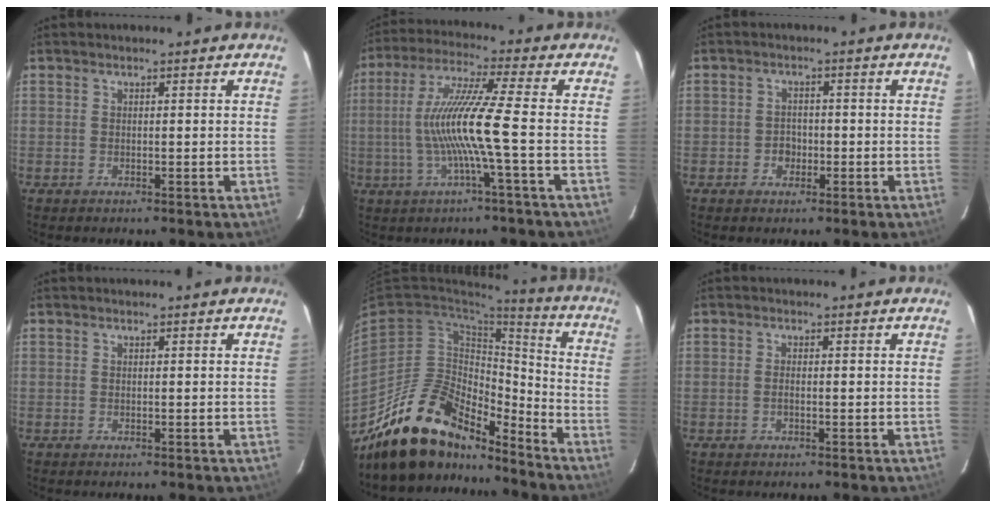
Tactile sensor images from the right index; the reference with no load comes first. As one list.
[{"total": 11.7, "force": [-2.2, -1.6, 11.4], "torque": [-0.222, 0.000, -0.037]}, {"total": 2.7, "force": [-0.9, 2.4, 0.9], "torque": [-0.018, 0.007, -0.013]}, {"total": 0.0}, {"total": 19.8, "force": [-16.6, 7.5, 7.8], "torque": [-0.152, 0.024, -0.283]}, {"total": 1.2, "force": [-0.3, 0.4, 1.1], "torque": [-0.023, 0.001, -0.008]}]